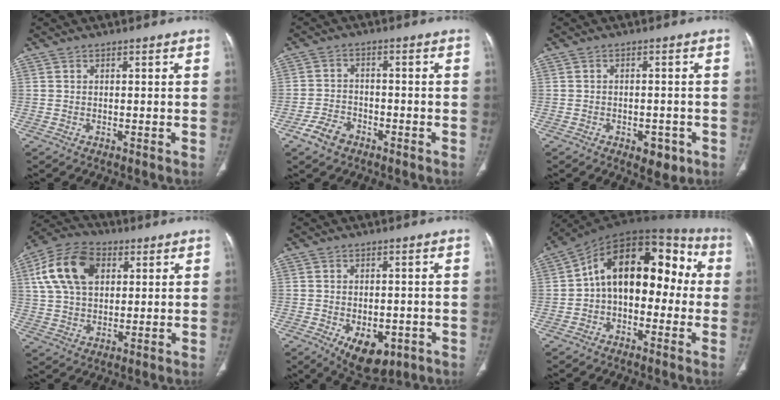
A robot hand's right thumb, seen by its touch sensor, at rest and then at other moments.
{"total": 4.9, "force": [-3.1, 3.1, 2.2], "torque": [-0.041, 0.021, -0.054]}
{"total": 4.5, "force": [-2.1, 2.6, 3.0], "torque": [-0.024, 0.008, -0.020]}
{"total": 14.6, "force": [4.5, 9.6, 10.0], "torque": [-0.177, 0.010, 0.081]}
{"total": 9.3, "force": [-3.6, 5.5, 6.6], "torque": [-0.079, 0.003, -0.038]}
{"total": 17.5, "force": [0.2, 10.9, 13.7], "torque": [-0.164, 0.065, -0.012]}